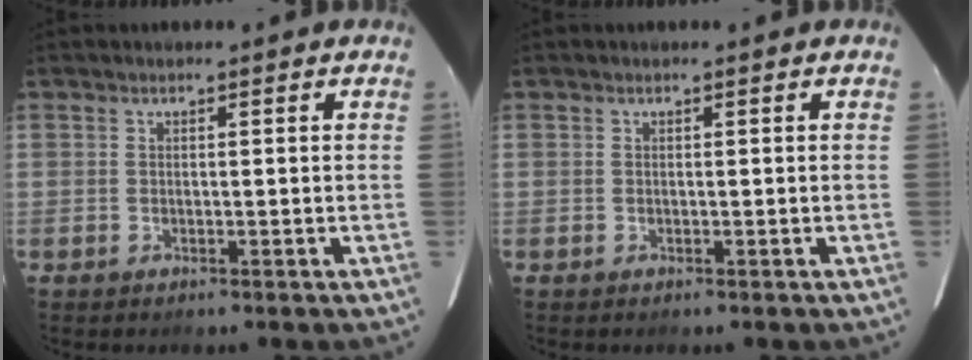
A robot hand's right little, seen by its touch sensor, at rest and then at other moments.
{"total": 0.0}